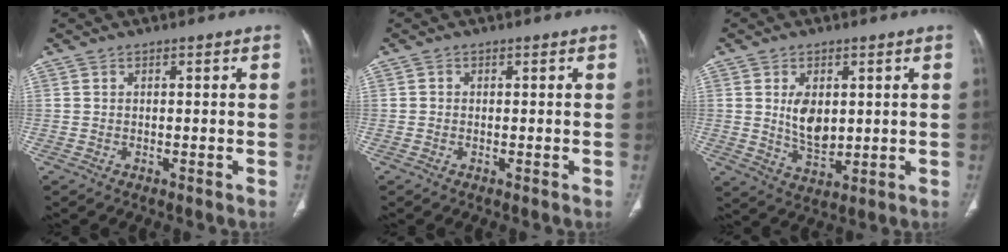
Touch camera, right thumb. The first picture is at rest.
{"total": 0.5, "force": [-0.1, 0.5, 0.2], "torque": [-0.003, 0.001, -0.004]}
{"total": 7.3, "force": [1.3, 4.5, 5.6], "torque": [-0.077, -0.017, 0.032]}